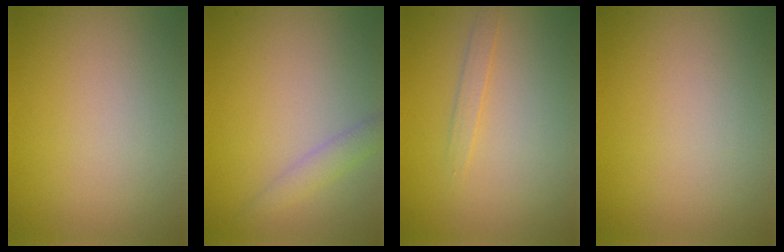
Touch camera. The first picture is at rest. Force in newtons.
{"total": 1.7, "press": 1.7, "slide": 0.0}
{"total": 1.2, "press": 1.2, "slide": 0.1}
{"total": 0.0}